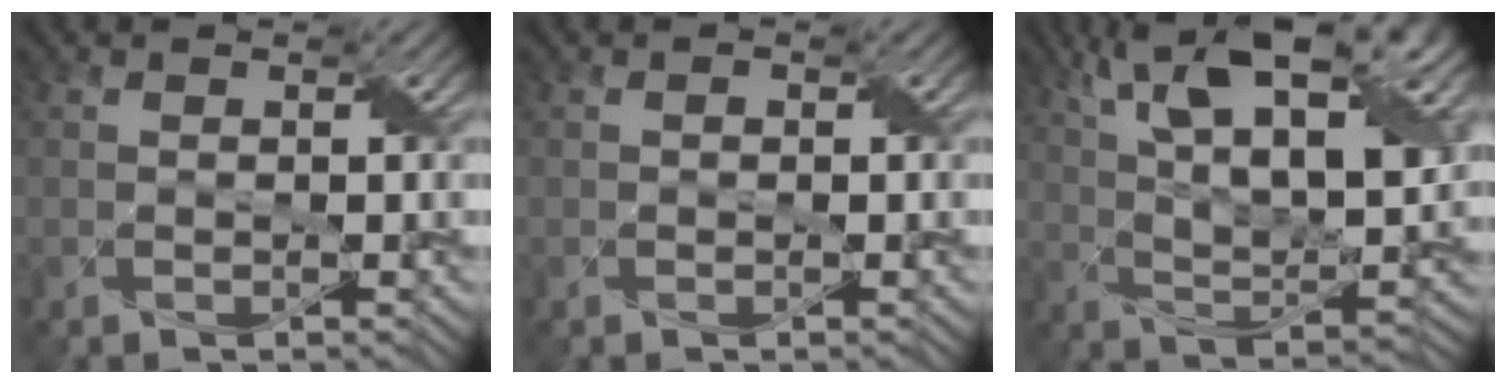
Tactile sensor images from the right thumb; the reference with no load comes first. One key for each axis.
{"total": 0.7, "fx": -0.3, "fy": 0.6, "fz": 0.3, "tx": -0.003, "ty": -0.001, "tz": -0.005}
{"total": 16.5, "fx": 7.7, "fy": 6.3, "fz": 13.1, "tx": -0.233, "ty": 0.031, "tz": 0.119}